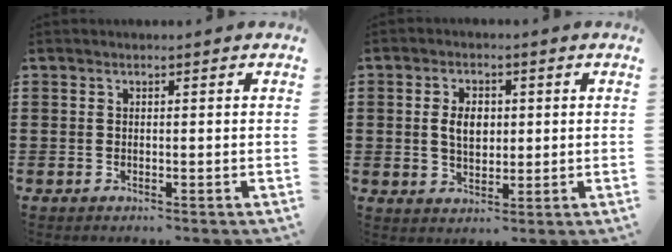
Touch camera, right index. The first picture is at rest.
{"total": 4.4, "force": [0.4, 2.9, 3.3], "torque": [-0.062, 0.009, 0.004]}